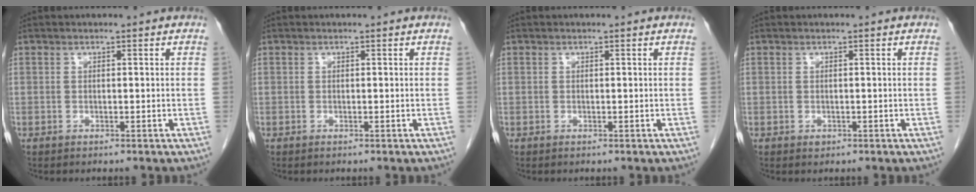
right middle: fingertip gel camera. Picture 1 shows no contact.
{"total": 0.0}
{"total": 0.0}
{"total": 0.5, "force": [-0.3, 0.4, 0.2], "torque": [-0.003, 0.001, -0.003]}